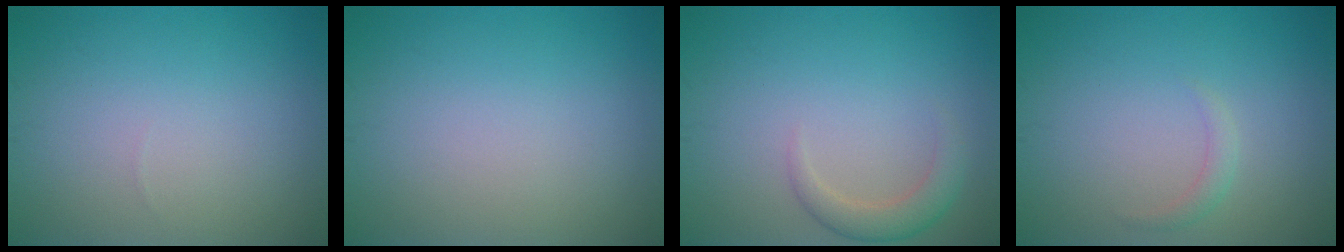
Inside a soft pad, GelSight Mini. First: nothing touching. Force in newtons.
{"total": 0.0}
{"total": 2.4, "press": 2.3, "slide": 0.3}
{"total": 1.0, "press": 1.0, "slide": 0.0}